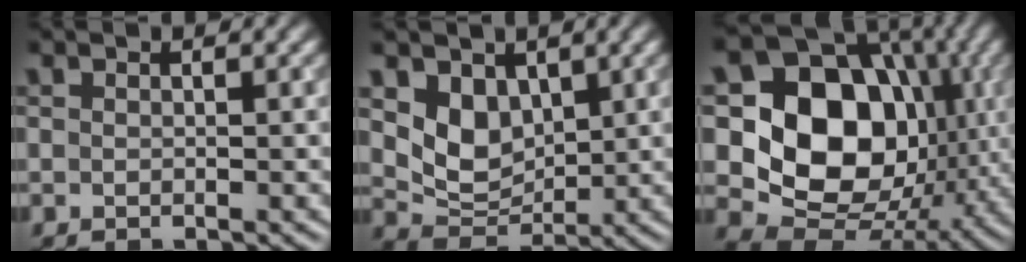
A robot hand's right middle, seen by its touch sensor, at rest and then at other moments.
{"total": 4.5, "force": [1.6, 3.2, 2.6], "torque": [-0.055, -0.014, 0.033]}
{"total": 14.3, "force": [0.9, 11.2, 8.9], "torque": [-0.131, -0.004, 0.001]}